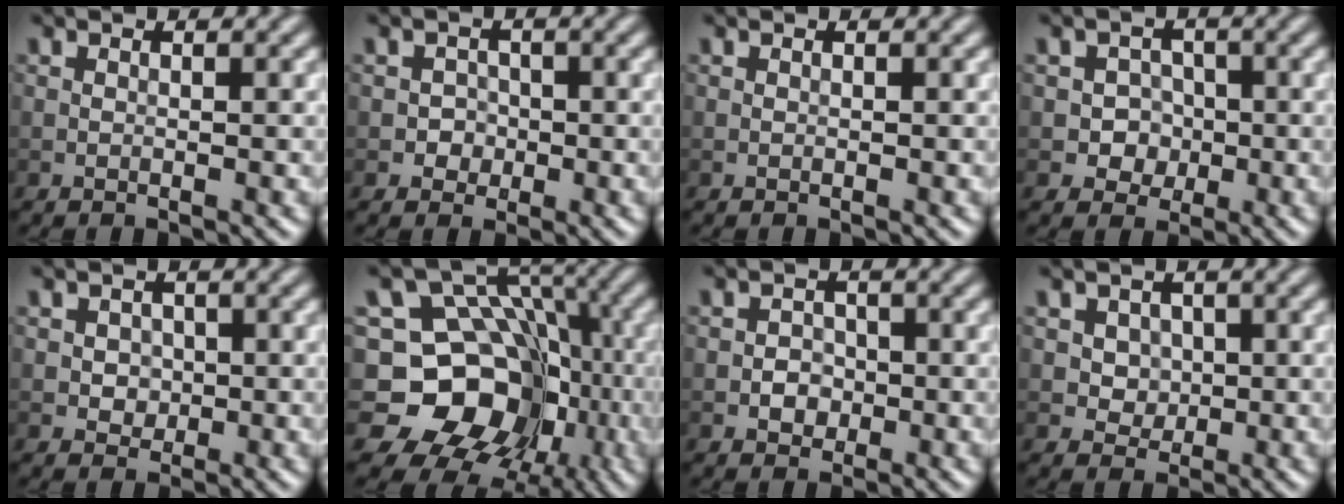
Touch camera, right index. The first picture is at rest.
{"total": 1.5, "force": [-0.3, 1.5, 0.3], "torque": [0.014, 0.000, -0.010]}
{"total": 0.0}
{"total": 2.6, "force": [-0.5, 2.4, 0.9], "torque": [0.005, 0.000, -0.020]}
{"total": 1.7, "force": [0.0, 1.5, 0.7], "torque": [-0.007, -0.003, -0.001]}
{"total": 13.6, "force": [-3.2, 11.4, 6.5], "torque": [-0.104, 0.014, -0.084]}
{"total": 1.9, "force": [-0.5, 1.7, 0.7], "torque": [-0.004, 0.001, -0.012]}
{"total": 2.7, "force": [0.7, 2.3, 1.3], "torque": [-0.022, -0.001, 0.020]}